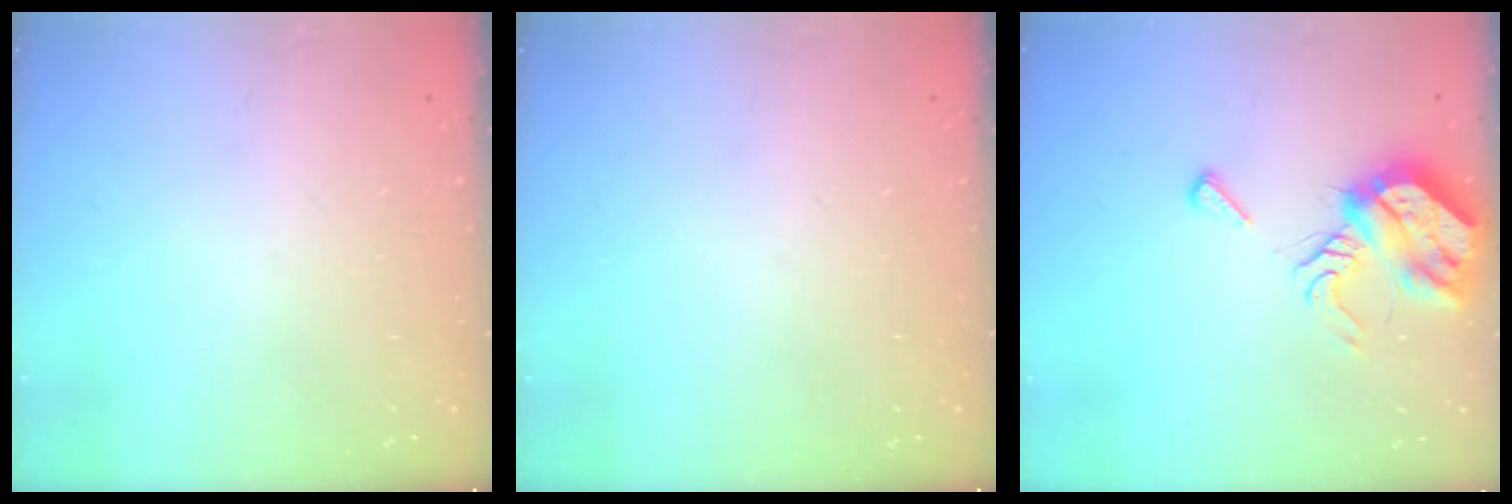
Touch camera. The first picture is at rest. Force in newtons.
{"total": 0.0}
{"total": 9.5, "press": 9.4, "slide": 1.3}